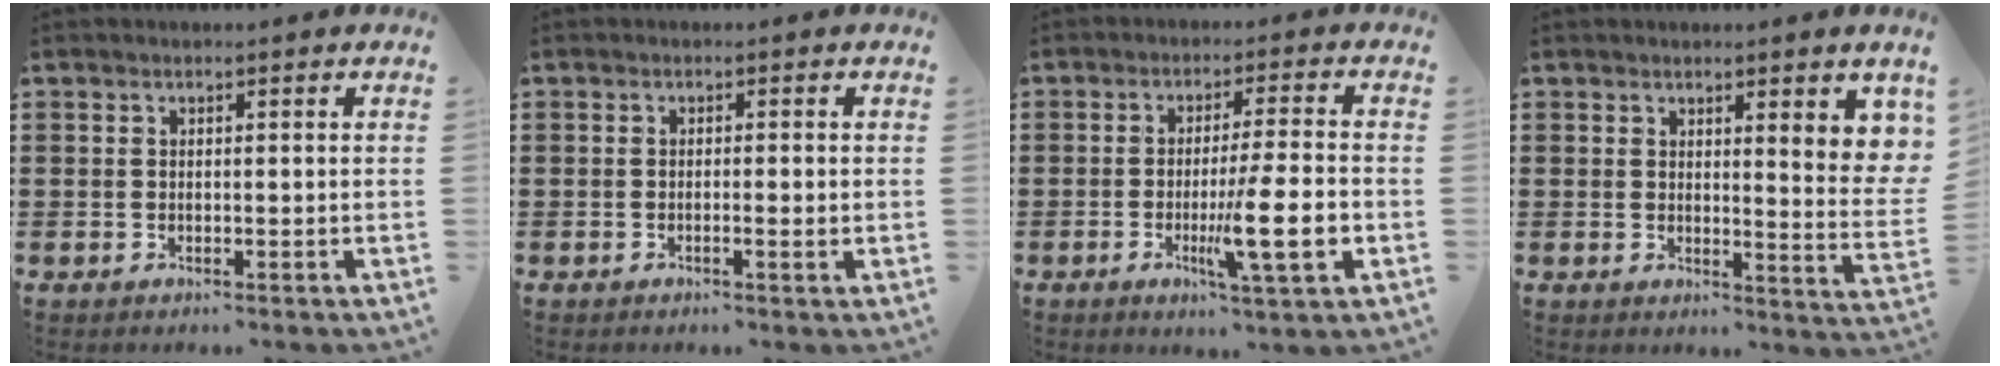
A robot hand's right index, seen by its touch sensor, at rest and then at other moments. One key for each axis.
{"total": 1.1, "fx": -0.3, "fy": 0.0, "fz": 1.0, "tx": -0.017, "ty": -0.001, "tz": -0.005}
{"total": 10.2, "fx": -2.7, "fy": 1.0, "fz": 9.8, "tx": -0.164, "ty": -0.016, "tz": -0.047}
{"total": 4.1, "fx": 2.6, "fy": 0.4, "fz": 3.2, "tx": -0.049, "ty": -0.018, "tz": 0.039}